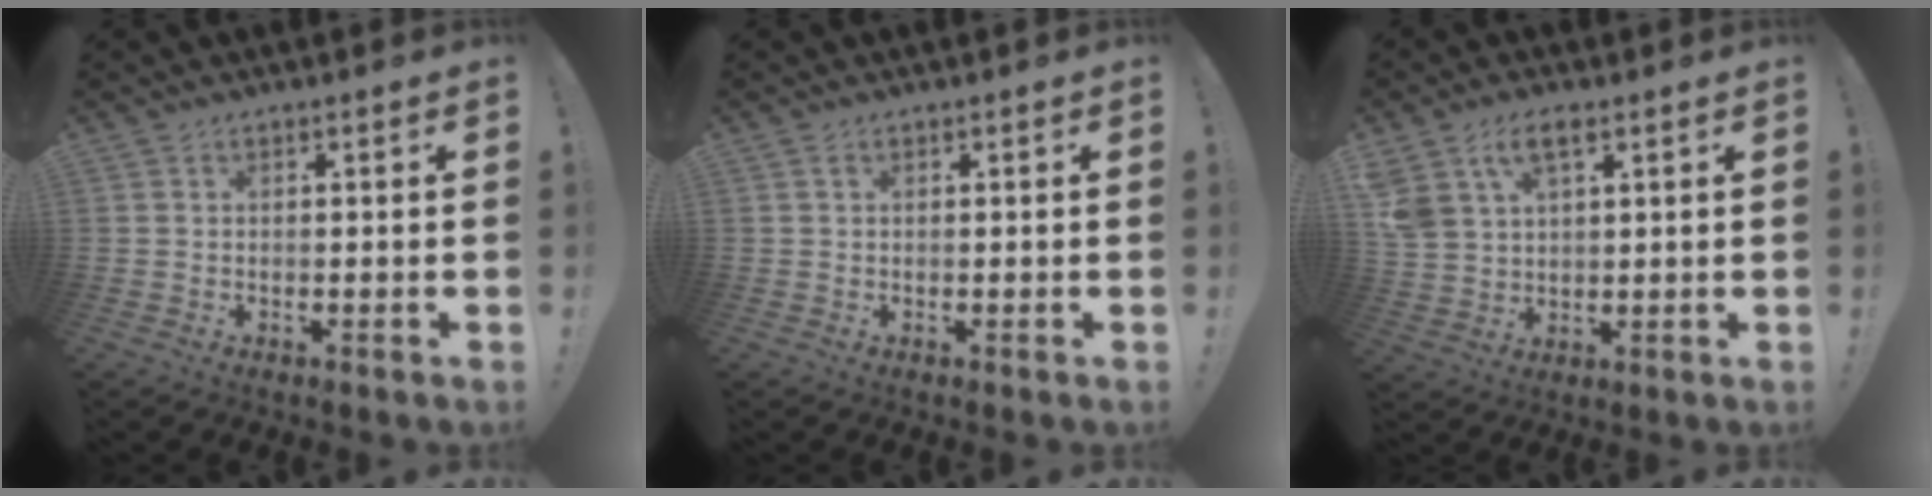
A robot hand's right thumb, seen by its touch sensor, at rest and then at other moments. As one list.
[{"total": 0.7, "force": [0.3, 0.4, 0.5], "torque": [-0.005, 0.000, 0.003]}, {"total": 8.8, "force": [4.5, 5.1, 5.6], "torque": [-0.107, -0.006, 0.087]}]